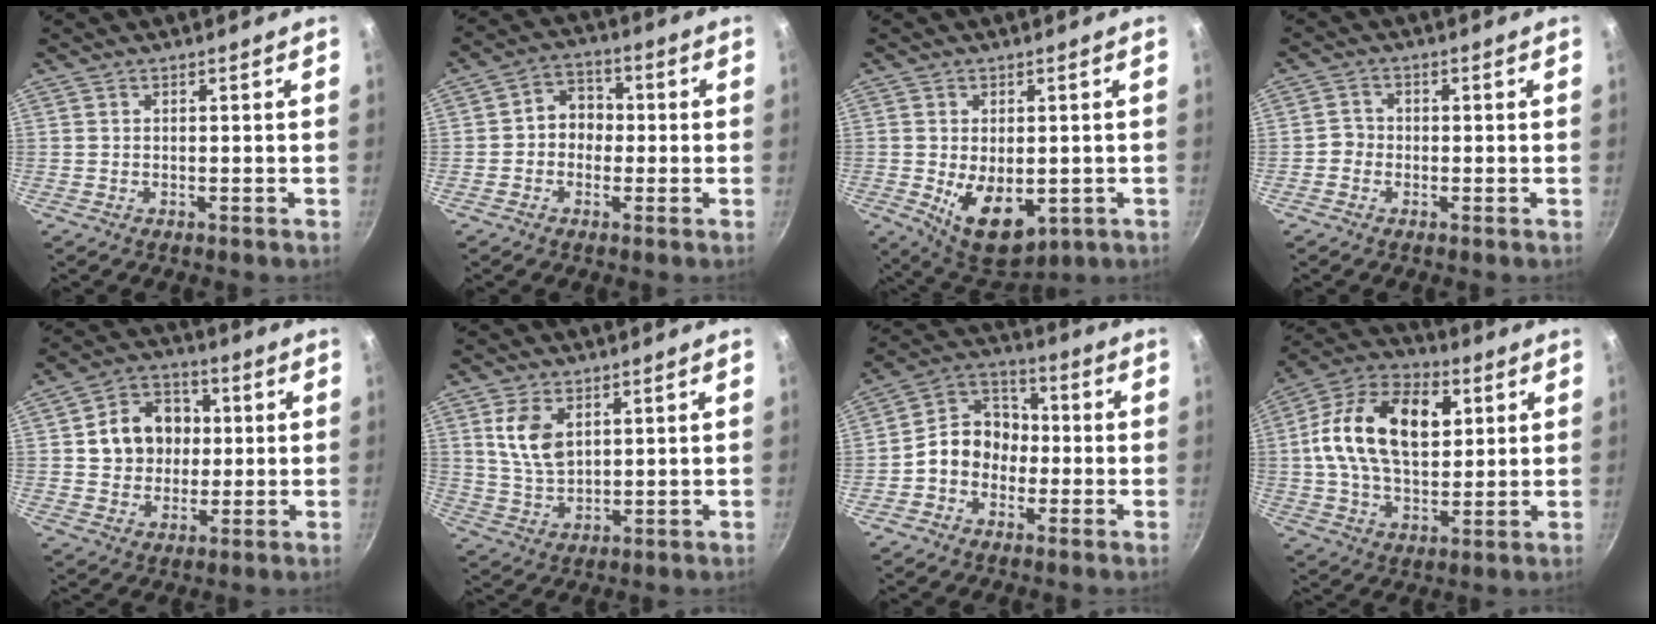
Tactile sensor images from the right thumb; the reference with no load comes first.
{"total": 6.6, "force": [-0.4, 5.6, 3.6], "torque": [-0.017, 0.020, -0.018]}
{"total": 11.1, "force": [-2.0, 6.7, 8.6], "torque": [-0.108, -0.014, -0.009]}
{"total": 2.3, "force": [-0.9, 2.0, 0.6], "torque": [0.005, 0.011, -0.023]}
{"total": 12.2, "force": [1.7, 10.3, 6.4], "torque": [-0.070, 0.013, 0.022]}
{"total": 7.9, "force": [2.8, 4.9, 5.5], "torque": [-0.097, -0.019, 0.060]}
{"total": 10.0, "force": [-2.1, 8.3, 5.2], "torque": [-0.044, 0.044, -0.057]}
{"total": 20.2, "force": [4.2, 12.8, 15.0], "torque": [-0.235, 0.011, 0.057]}